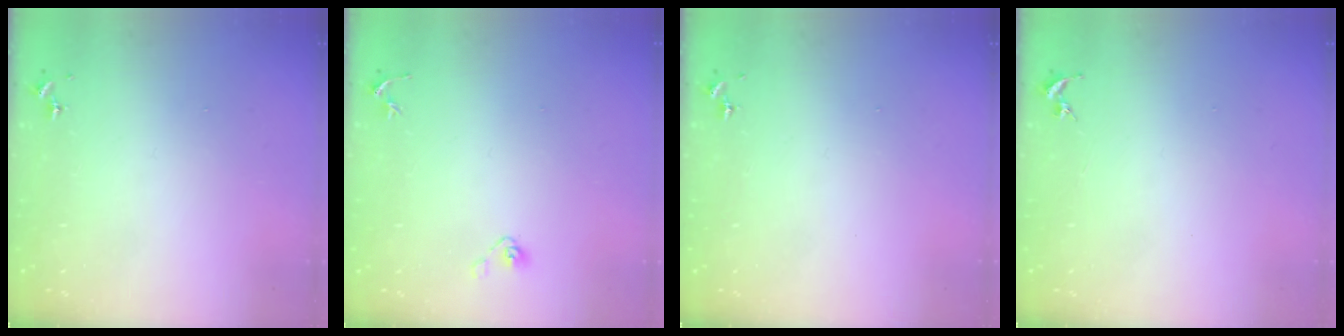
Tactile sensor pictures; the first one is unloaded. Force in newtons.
{"total": 3.9, "press": 3.4, "slide": 1.9}
{"total": 0.0}
{"total": 0.0}